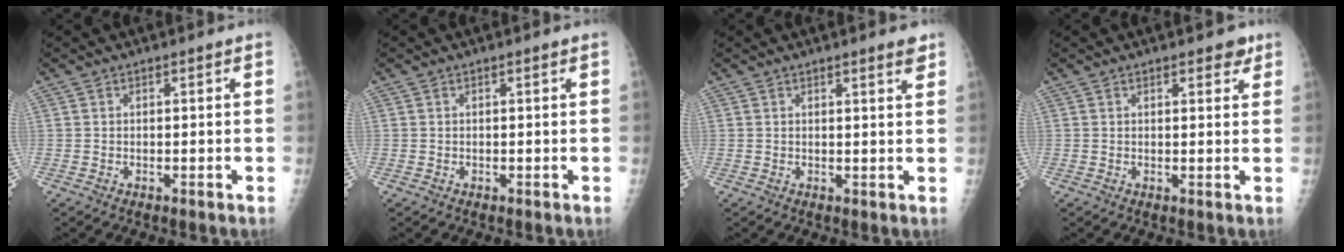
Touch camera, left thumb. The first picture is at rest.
{"total": 0.0}
{"total": 2.4, "force": [1.8, 0.2, 1.6], "torque": [-0.019, -0.011, 0.022]}
{"total": 2.9, "force": [1.9, 1.3, 1.7], "torque": [-0.007, -0.007, 0.022]}